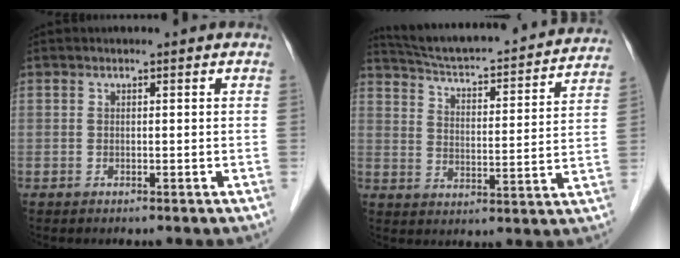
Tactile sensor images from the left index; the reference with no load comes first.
{"total": 25.3, "force": [23.4, 3.2, 9.0], "torque": [-0.145, -0.023, 0.307]}